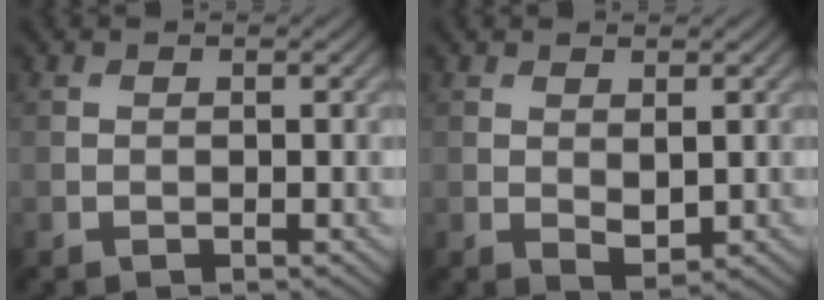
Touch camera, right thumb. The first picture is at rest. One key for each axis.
{"total": 1.8, "fx": 0.5, "fy": 0.9, "fz": 1.5, "tx": -0.029, "ty": -0.009, "tz": 0.014}